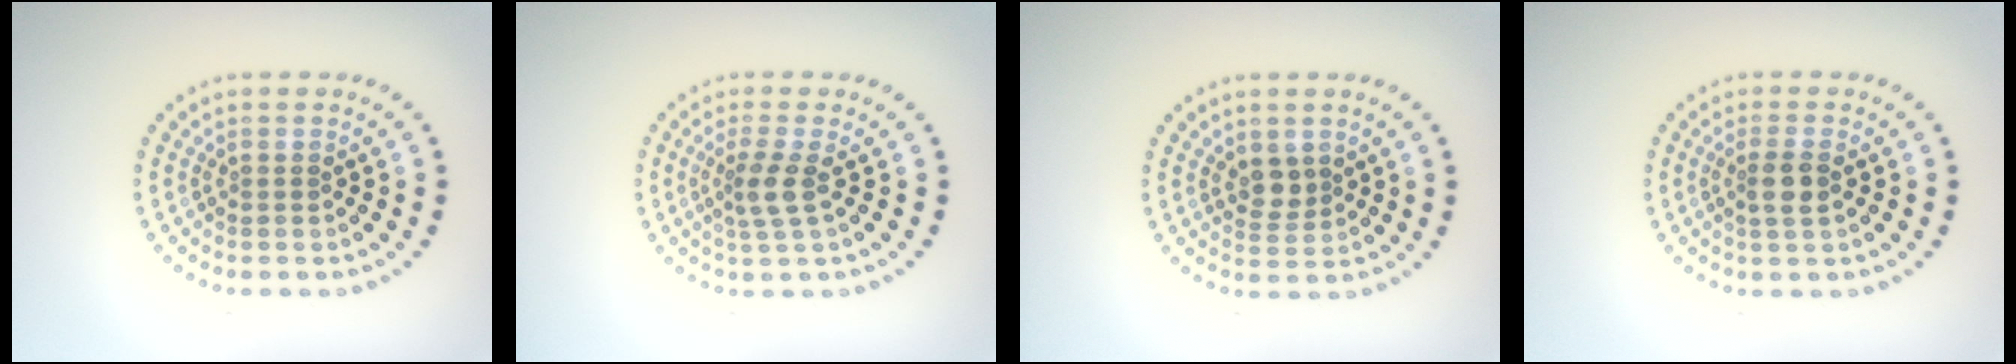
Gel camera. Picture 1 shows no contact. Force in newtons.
{"total": 2.4, "press": 1.9, "slide": 1.6}
{"total": 2.0, "press": 1.8, "slide": 0.9}
{"total": 2.0, "press": 1.8, "slide": 0.9}